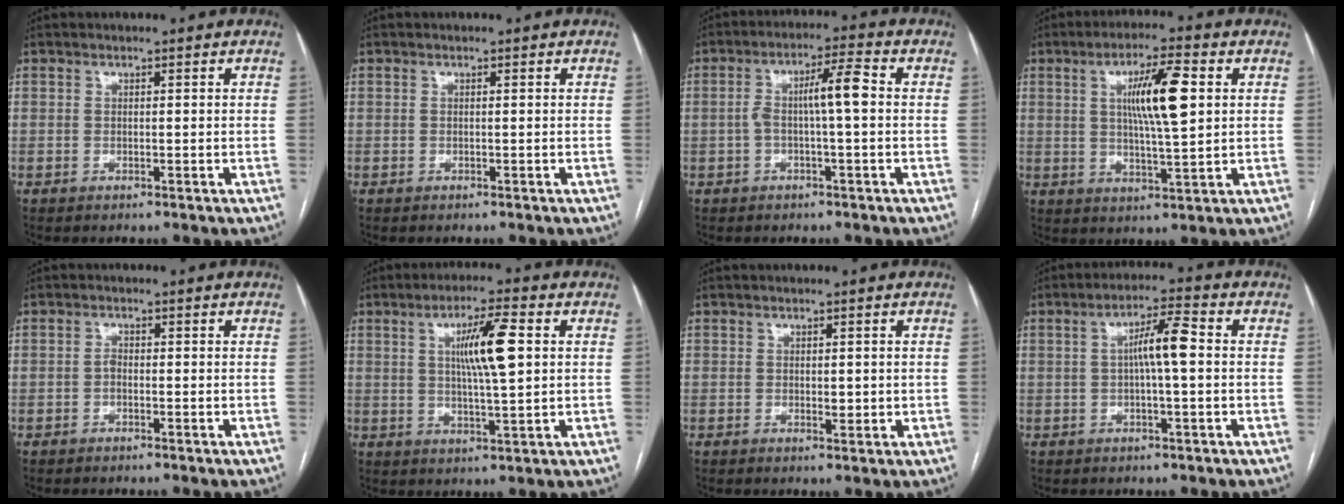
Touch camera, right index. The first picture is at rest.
{"total": 0.0}
{"total": 6.5, "force": [0.0, 0.7, 6.5], "torque": [-0.116, 0.022, -0.001]}
{"total": 9.9, "force": [2.3, 1.1, 9.6], "torque": [-0.169, 0.002, 0.040]}
{"total": 0.9, "force": [-0.4, 0.5, 0.7], "torque": [-0.012, 0.003, -0.010]}
{"total": 8.7, "force": [1.9, 0.6, 8.5], "torque": [-0.151, 0.002, 0.033]}
{"total": 1.8, "force": [0.1, 0.9, 1.6], "torque": [-0.021, -0.004, 0.004]}
{"total": 6.1, "force": [0.3, 0.5, 6.0], "torque": [-0.106, 0.015, 0.004]}